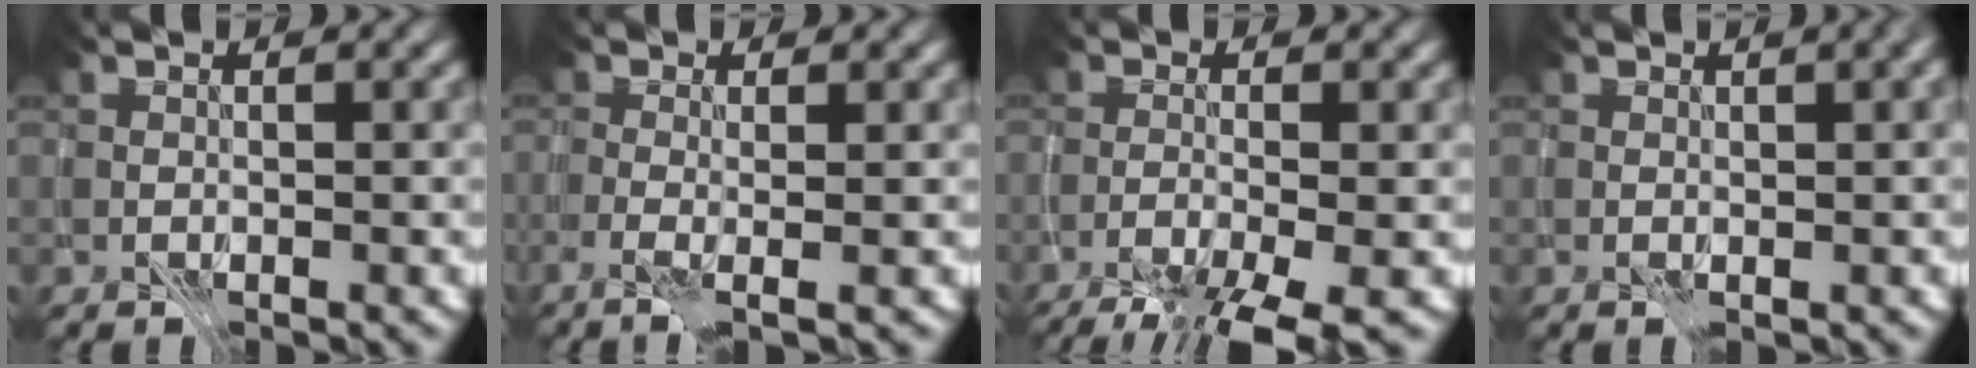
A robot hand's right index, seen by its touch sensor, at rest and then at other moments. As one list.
[{"total": 2.7, "force": [-0.4, 0.9, 2.5], "torque": [-0.031, 0.003, -0.016]}, {"total": 6.1, "force": [-4.0, 1.3, 4.4], "torque": [-0.072, -0.015, -0.075]}, {"total": 2.5, "force": [0.8, 1.0, 2.2], "torque": [-0.009, 0.008, 0.004]}]